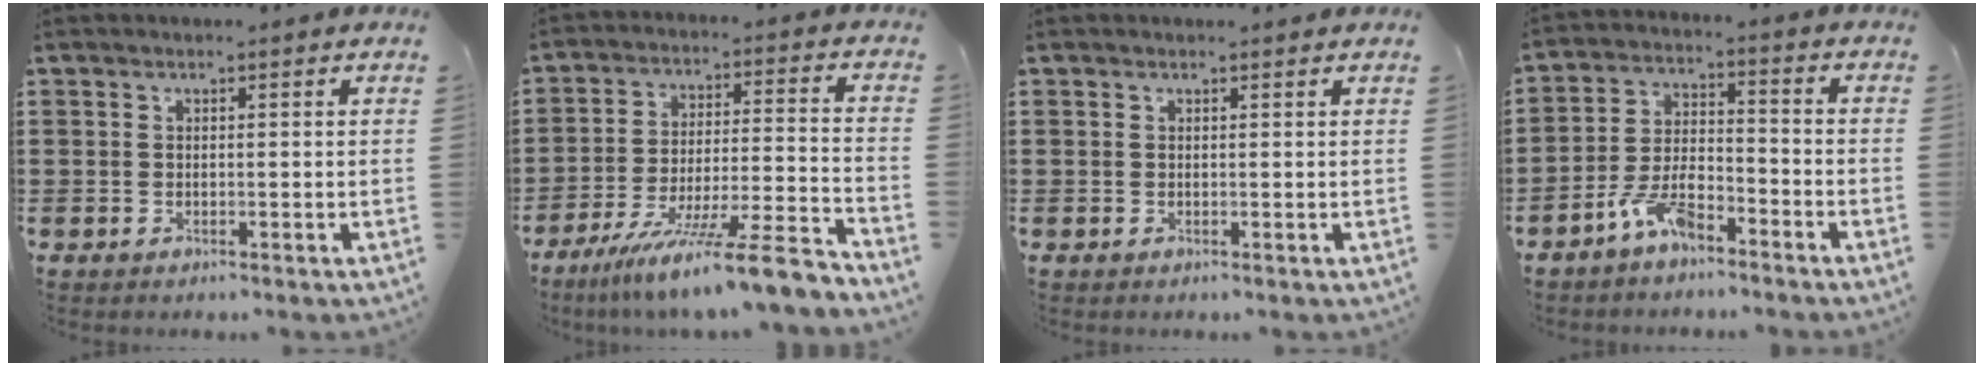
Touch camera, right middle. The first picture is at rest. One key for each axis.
{"total": 12.2, "fx": -10.0, "fy": -0.1, "fz": 7.1, "tx": -0.114, "ty": 0.016, "tz": -0.184}
{"total": 0.0}
{"total": 6.6, "fx": -5.4, "fy": 1.9, "fz": 3.3, "tx": -0.081, "ty": 0.005, "tz": -0.108}